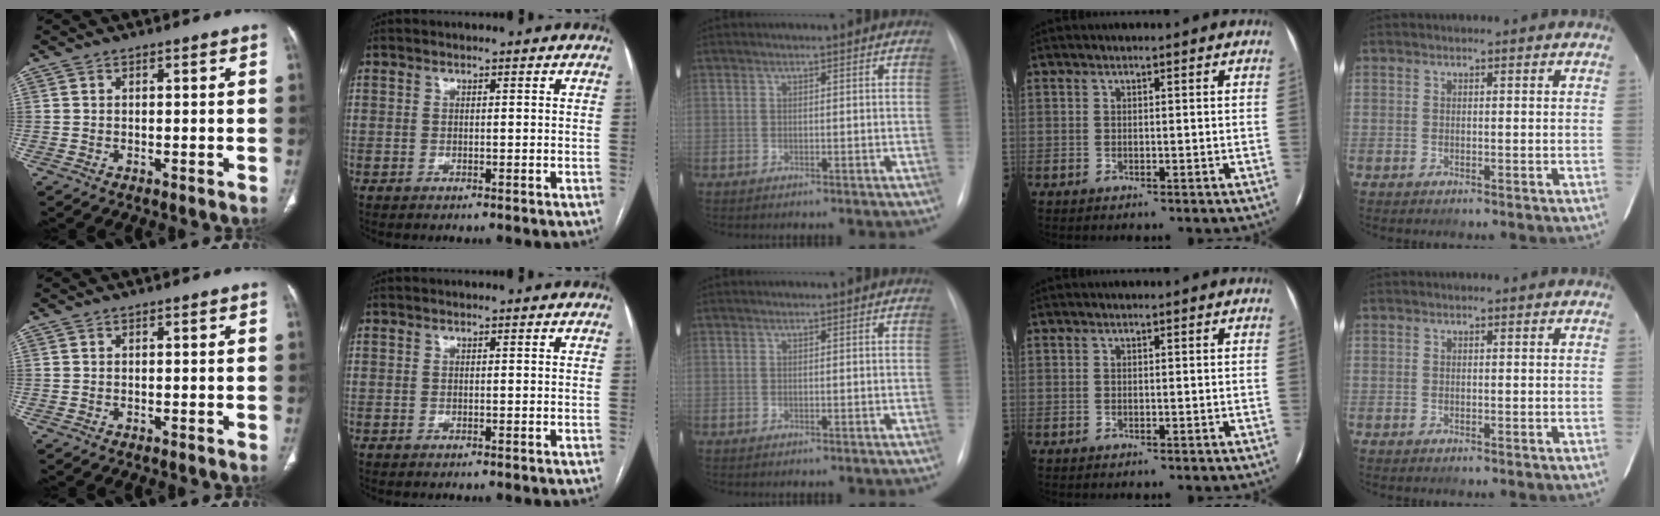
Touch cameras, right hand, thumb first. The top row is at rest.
{}